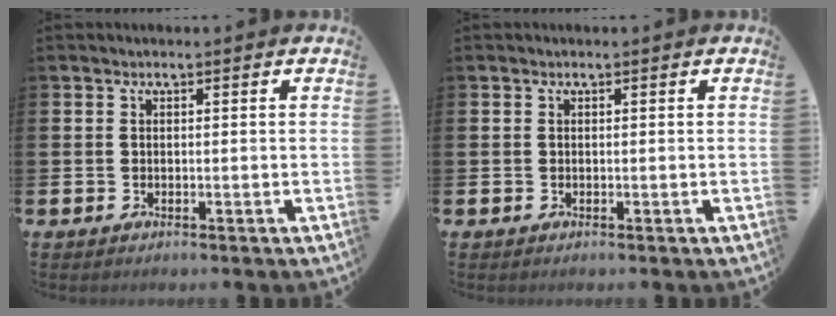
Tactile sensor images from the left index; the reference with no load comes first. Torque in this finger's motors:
{"motor_torque": [0.00, 0.00, 0.00, -0.01]}